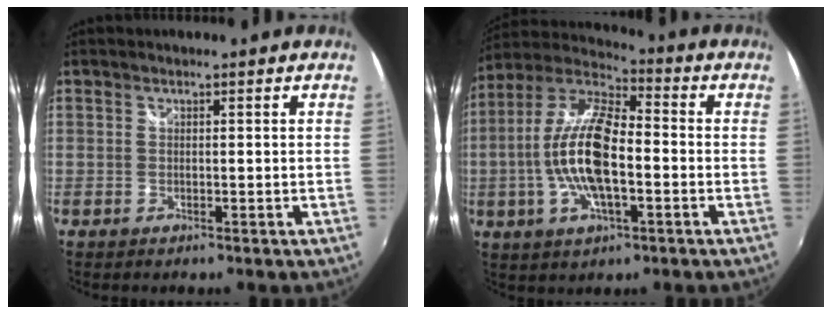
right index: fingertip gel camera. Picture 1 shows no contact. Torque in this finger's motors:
{"motor_torque": [2.14, 0.00, 1.05, 0.21]}